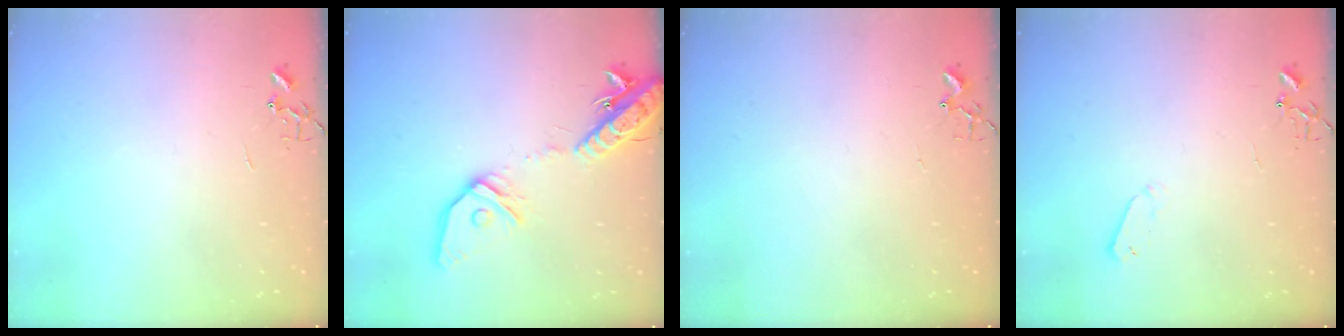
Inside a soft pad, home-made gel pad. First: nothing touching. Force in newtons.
{"total": 18.0, "press": 17.6, "slide": 3.9}
{"total": 7.5, "press": 7.5, "slide": 0.7}
{"total": 3.7, "press": 3.6, "slide": 0.7}